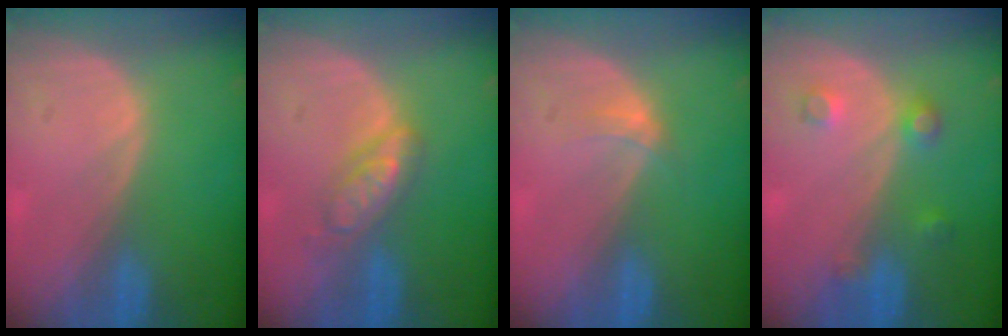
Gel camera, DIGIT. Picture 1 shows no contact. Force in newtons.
{"total": 4.6, "press": 4.5, "slide": 0.3}
{"total": 1.9, "press": 1.5, "slide": 1.1}
{"total": 3.5, "press": 3.2, "slide": 1.4}